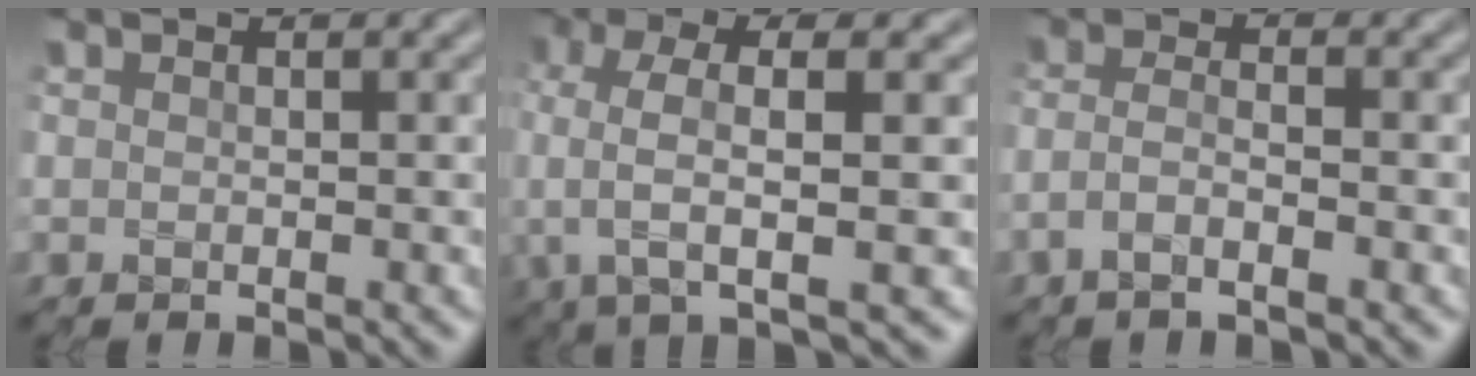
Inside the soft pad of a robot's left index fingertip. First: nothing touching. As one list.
[{"total": 6.1, "force": [0.1, 1.7, 5.8], "torque": [-0.112, 0.003, -0.002]}, {"total": 2.2, "force": [-1.1, 0.6, 1.8], "torque": [-0.036, 0.003, -0.031]}]